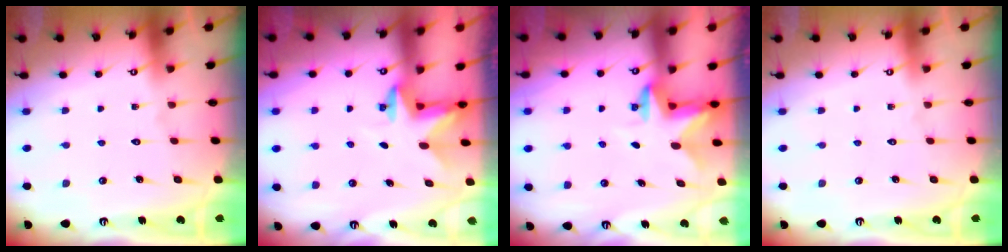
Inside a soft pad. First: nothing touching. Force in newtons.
{"total": 2.5, "press": 2.5, "slide": 0.4}
{"total": 2.7, "press": 2.7, "slide": 0.5}
{"total": 0.0}